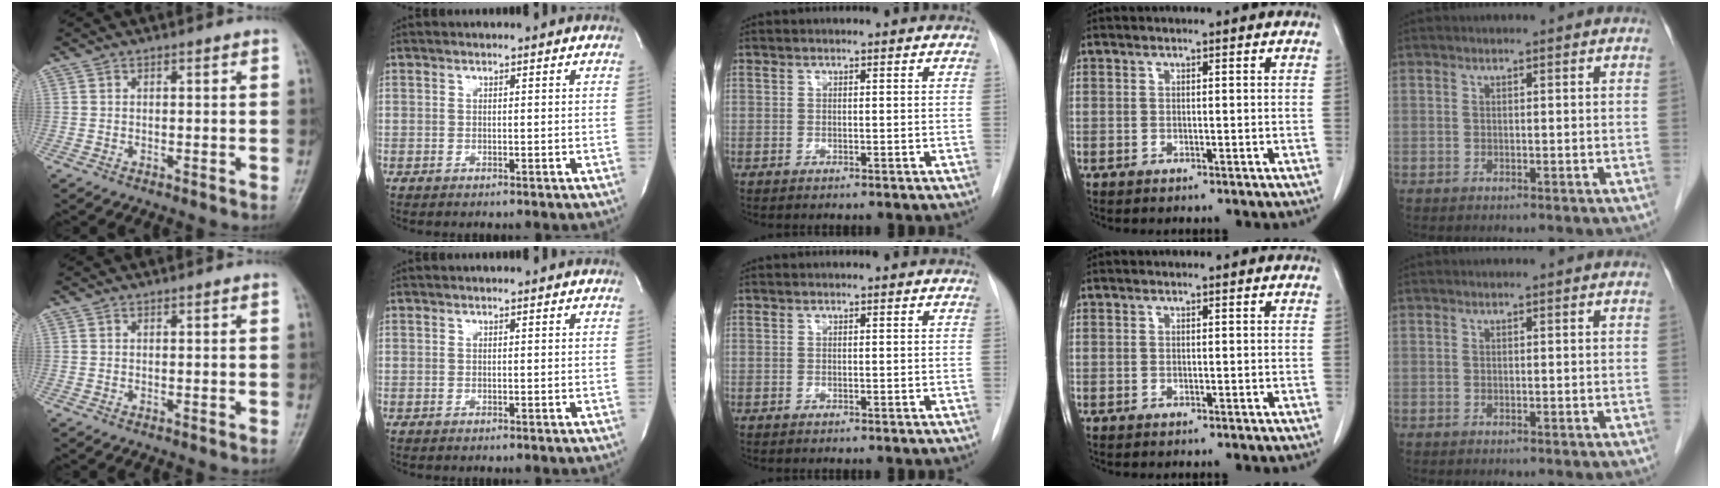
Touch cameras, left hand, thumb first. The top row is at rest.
{}